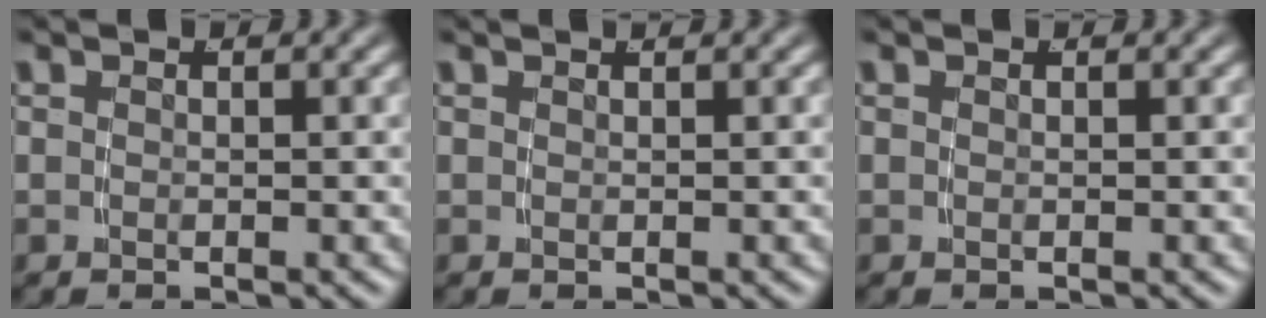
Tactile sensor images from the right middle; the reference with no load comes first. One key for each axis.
{"total": 0.7, "fx": 0.5, "fy": -0.5, "fz": 0.1, "tx": 0.003, "ty": 0.003, "tz": 0.008}
{"total": 0.0}